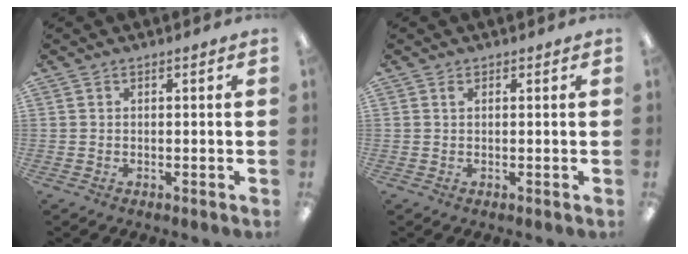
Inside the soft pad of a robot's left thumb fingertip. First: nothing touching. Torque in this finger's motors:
{"motor_torque": [0.10, -0.02, 0.23, 0.00, 0.01]}